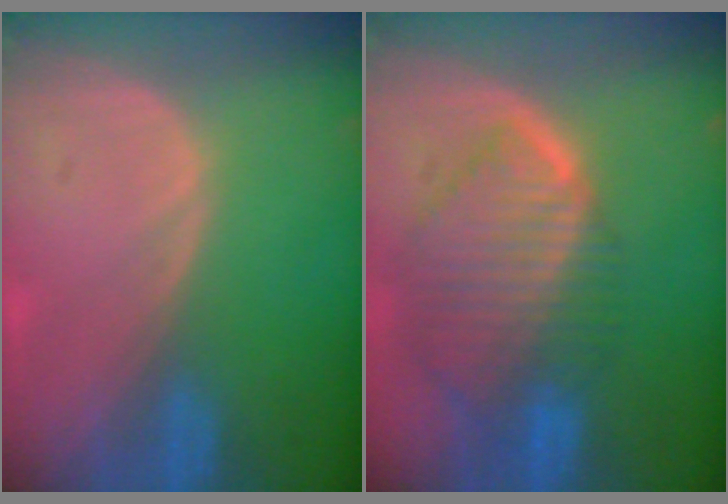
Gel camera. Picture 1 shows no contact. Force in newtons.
{"total": 10.1, "press": 8.6, "slide": 5.2}